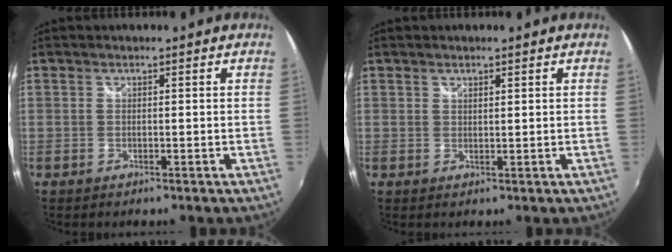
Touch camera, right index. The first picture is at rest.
{"total": 0.9, "force": [0.8, 0.3, 0.3], "torque": [-0.003, 0.000, 0.013]}